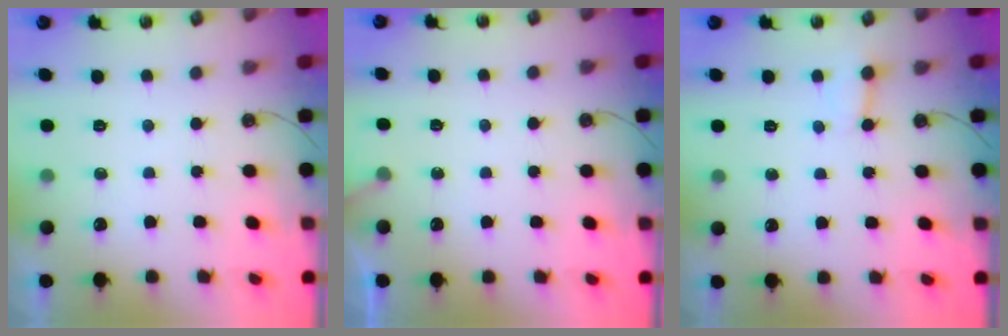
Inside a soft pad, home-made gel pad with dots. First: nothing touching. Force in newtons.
{"total": 3.7, "press": 3.7, "slide": 0.4}
{"total": 2.8, "press": 2.8, "slide": 0.3}